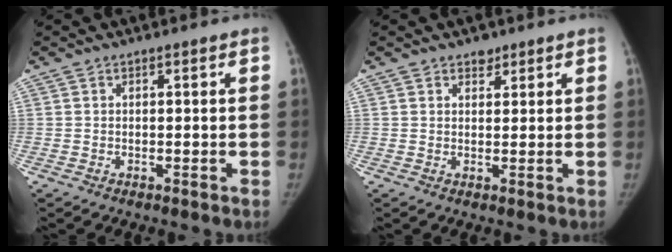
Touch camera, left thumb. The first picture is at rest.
{"total": 2.0, "force": [1.5, 1.2, 0.5], "torque": [0.008, -0.009, 0.019]}